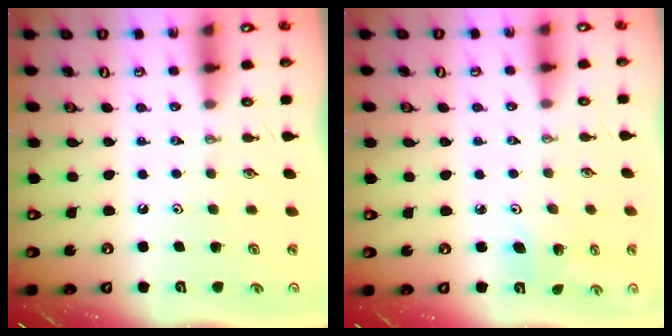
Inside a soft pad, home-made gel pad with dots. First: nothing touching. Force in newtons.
{"total": 3.6, "press": 3.0, "slide": 2.0}